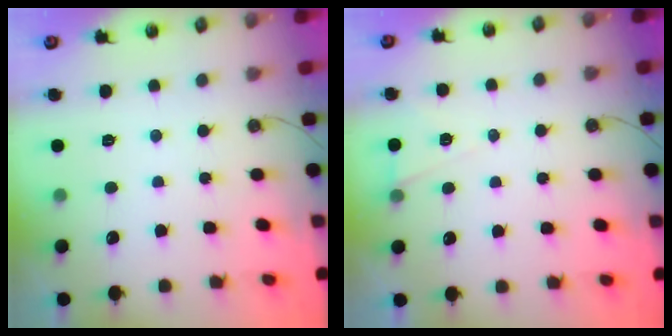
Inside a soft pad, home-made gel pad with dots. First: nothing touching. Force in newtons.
{"total": 5.2, "press": 2.9, "slide": 4.3}